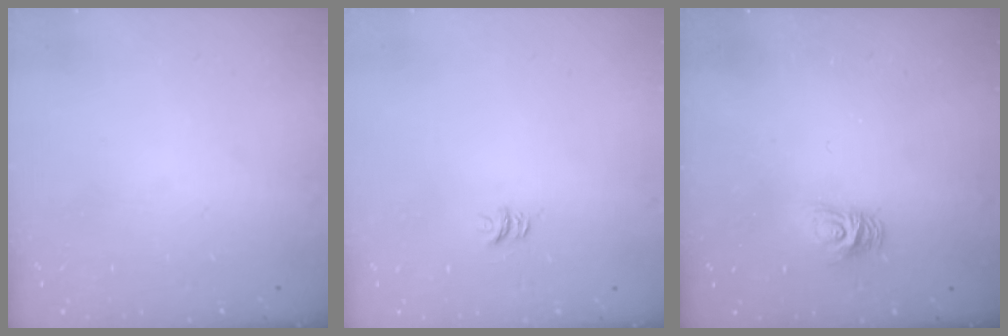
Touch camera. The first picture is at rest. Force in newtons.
{"total": 3.5, "press": 3.5, "slide": 0.3}
{"total": 5.6, "press": 5.6, "slide": 0.6}